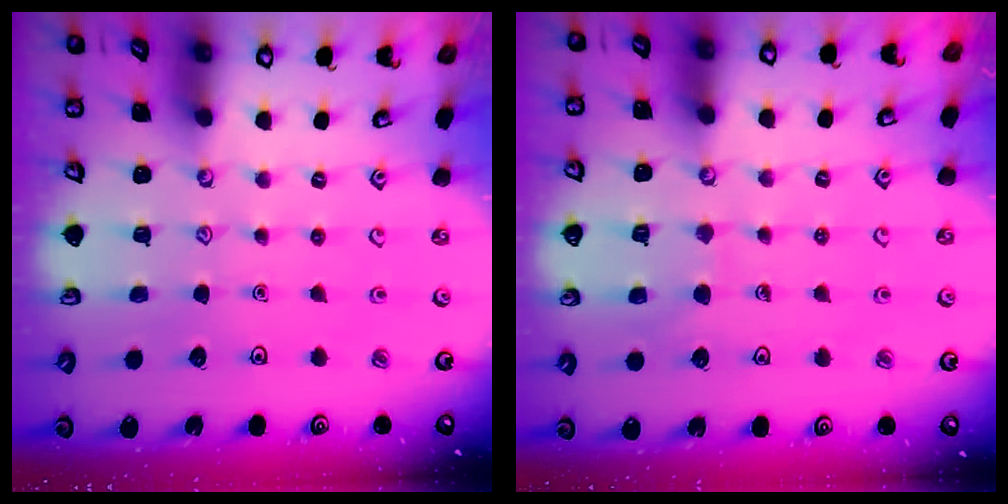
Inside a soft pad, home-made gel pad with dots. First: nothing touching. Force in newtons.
{"total": 6.4, "press": 6.4, "slide": 0.4}